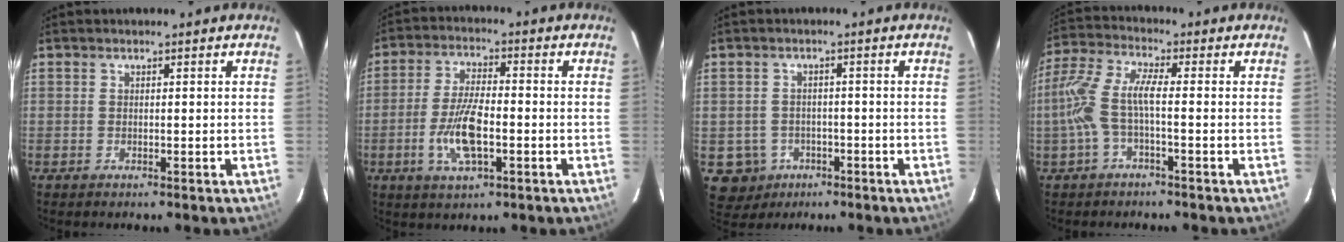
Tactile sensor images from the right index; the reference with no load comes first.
{"total": 9.4, "force": [-2.7, 3.2, 8.3], "torque": [-0.171, -0.004, -0.052]}
{"total": 6.3, "force": [-2.4, 5.8, 0.9], "torque": [-0.031, 0.019, -0.027]}
{"total": 7.9, "force": [-1.9, 1.6, 7.5], "torque": [-0.175, 0.007, -0.036]}